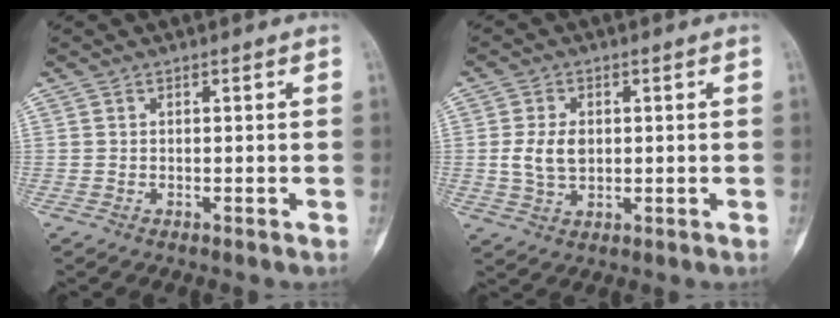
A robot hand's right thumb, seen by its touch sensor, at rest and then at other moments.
{"total": 6.1, "force": [0.4, 4.2, 4.4], "torque": [-0.078, -0.001, 0.012]}